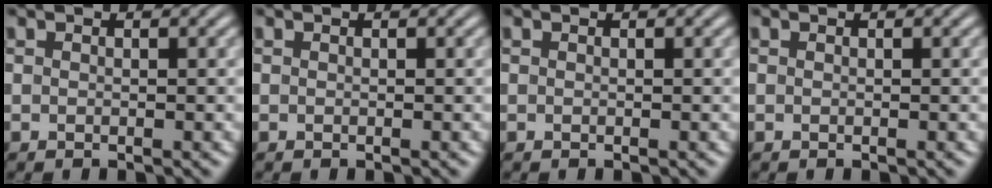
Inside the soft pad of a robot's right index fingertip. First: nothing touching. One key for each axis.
{"total": 0.0}
{"total": 0.0}
{"total": 0.0}